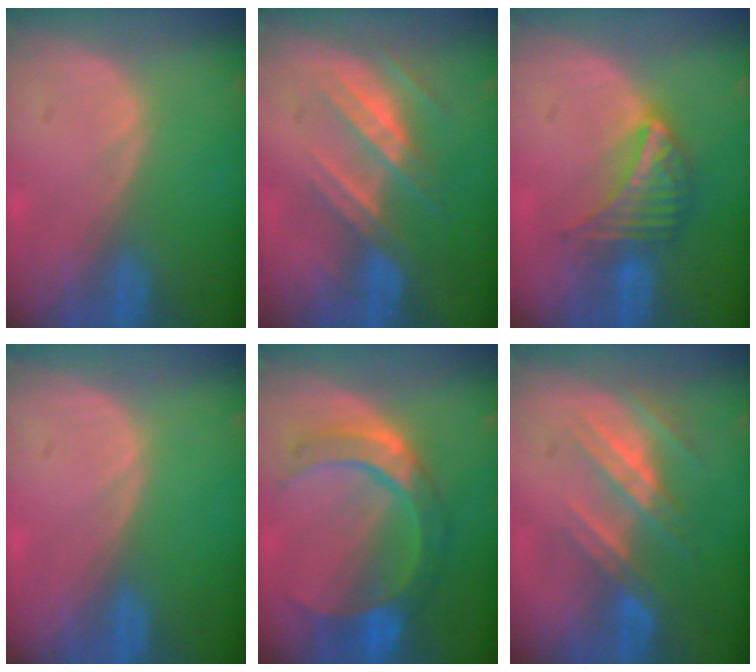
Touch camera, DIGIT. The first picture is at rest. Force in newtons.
{"total": 7.3, "press": 6.8, "slide": 2.6}
{"total": 7.3, "press": 6.3, "slide": 3.5}
{"total": 0.0}
{"total": 8.5, "press": 8.5, "slide": 0.5}
{"total": 7.6, "press": 6.9, "slide": 3.3}